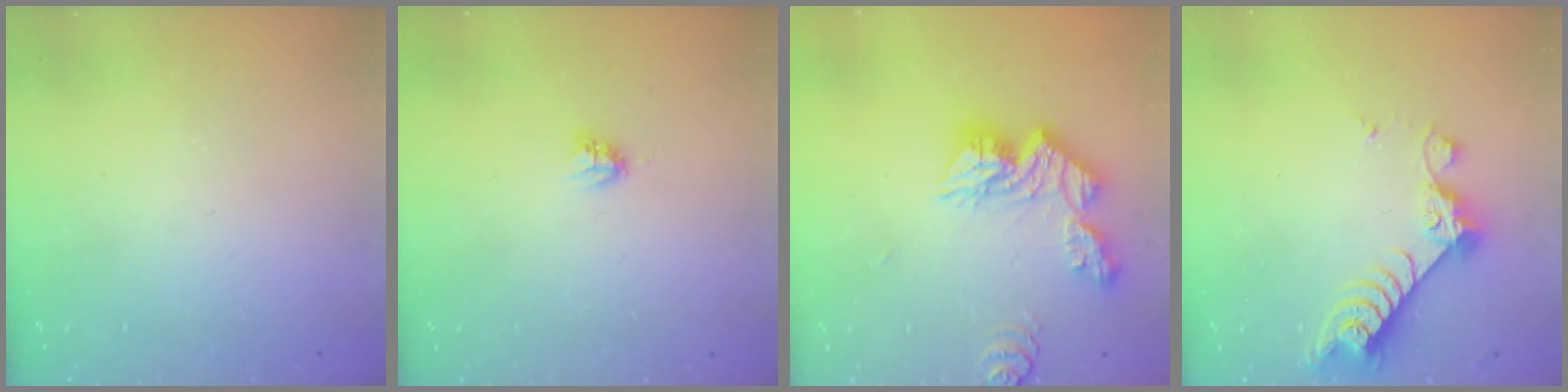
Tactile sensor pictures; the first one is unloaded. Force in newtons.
{"total": 3.3, "press": 3.3, "slide": 0.5}
{"total": 14.2, "press": 14.1, "slide": 1.4}
{"total": 8.1, "press": 8.1, "slide": 0.7}